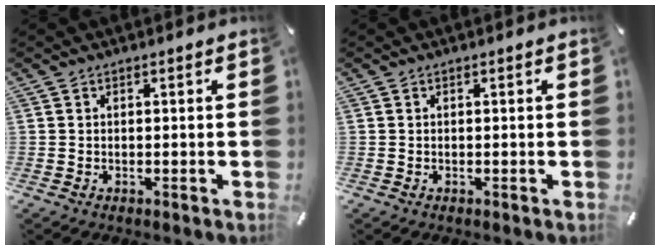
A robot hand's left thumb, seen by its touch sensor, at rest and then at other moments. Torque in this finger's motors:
{"motor_torque": [0.00, 0.00, -0.02, 0.02, 0.00]}